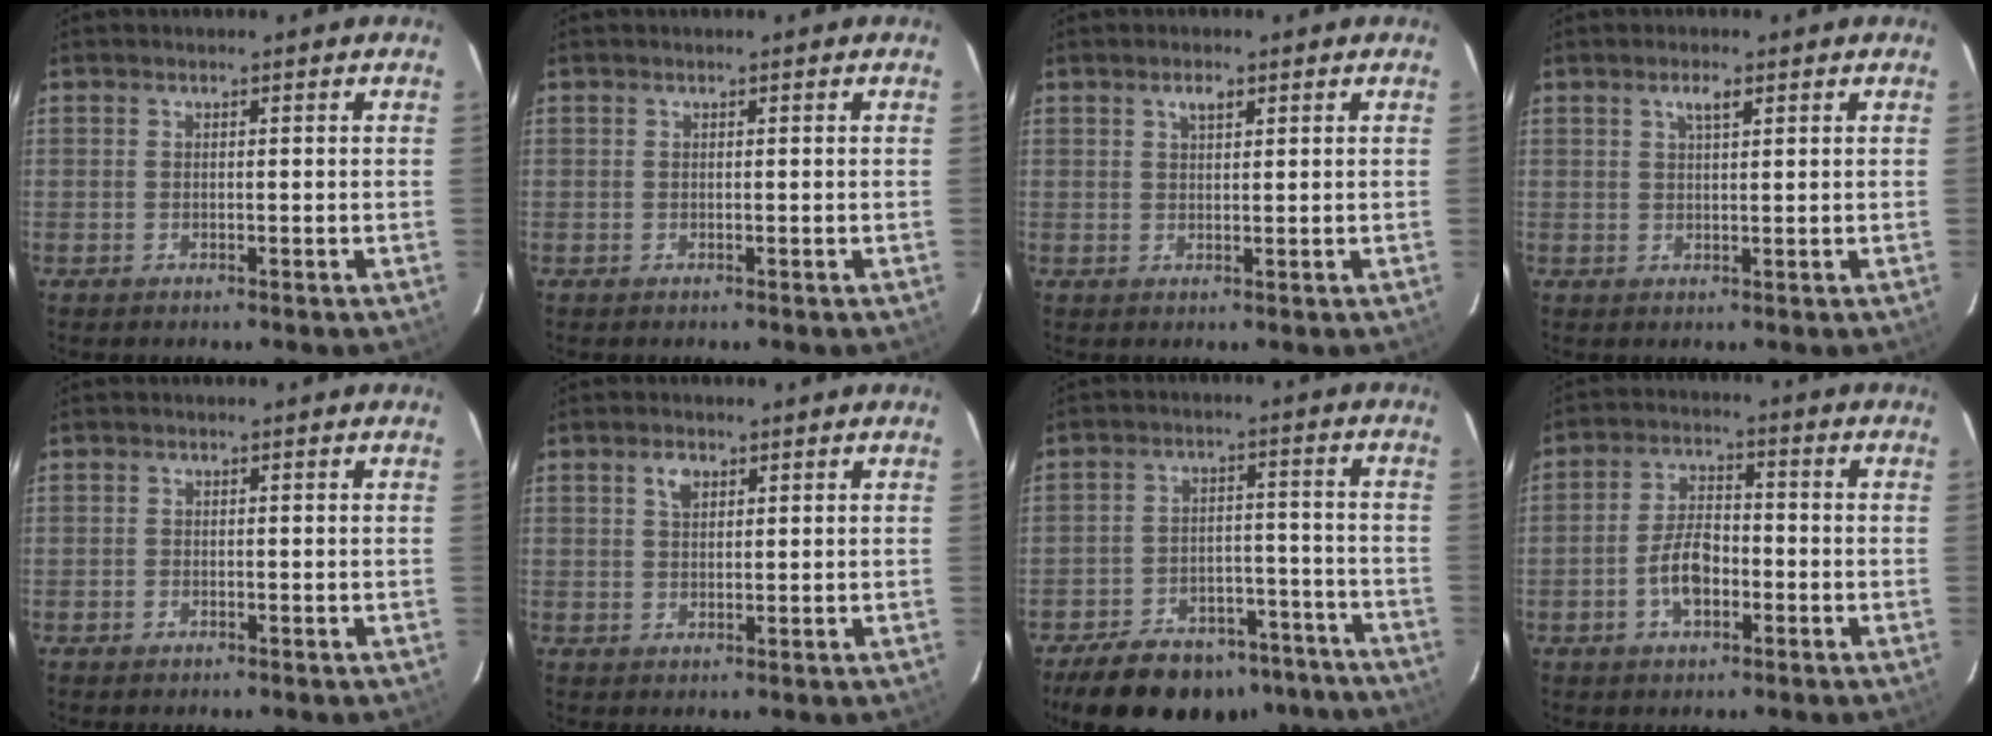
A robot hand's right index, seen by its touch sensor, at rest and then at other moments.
{"total": 0.0}
{"total": 2.1, "force": [1.2, 0.9, 1.5], "torque": [-0.025, 0.006, 0.020]}
{"total": 2.3, "force": [1.3, 0.7, 1.8], "torque": [-0.031, 0.005, 0.022]}
{"total": 0.9, "force": [-0.6, 0.7, 0.1], "torque": [-0.003, 0.002, -0.011]}
{"total": 2.7, "force": [1.3, 1.7, 1.6], "torque": [-0.027, 0.008, 0.024]}
{"total": 21.2, "force": [-17.1, 9.7, 7.9], "torque": [-0.158, 0.040, -0.215]}
{"total": 7.2, "force": [-2.5, 3.9, 5.5], "torque": [-0.108, 0.013, -0.041]}